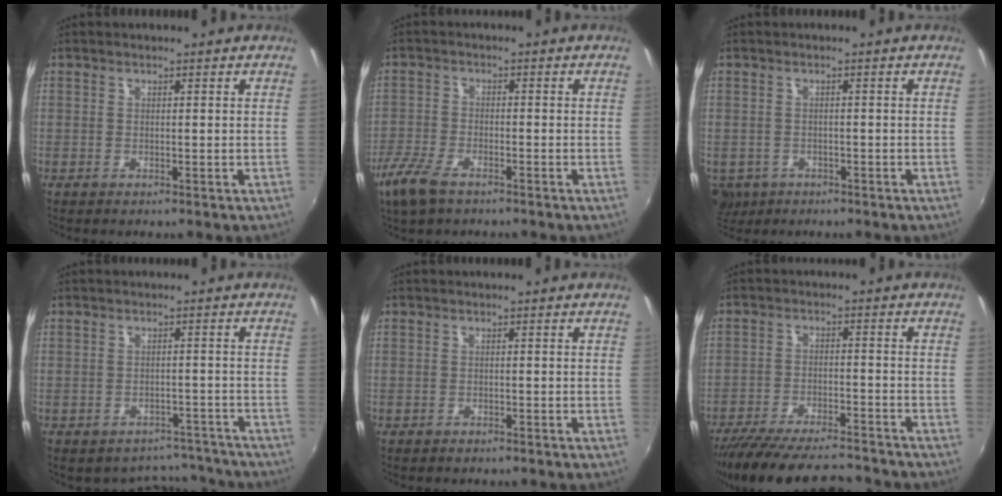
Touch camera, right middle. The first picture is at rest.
{"total": 7.6, "force": [-5.3, 3.0, 4.6], "torque": [-0.123, -0.018, -0.108]}
{"total": 7.6, "force": [-3.6, 5.8, 3.4], "torque": [-0.087, -0.021, -0.049]}
{"total": 6.6, "force": [-5.4, 3.8, 0.1], "torque": [0.002, 0.030, -0.058]}
{"total": 0.9, "force": [-0.7, 0.5, 0.1], "torque": [-0.007, -0.002, -0.012]}
{"total": 16.9, "force": [-14.9, 3.4, 7.3], "torque": [-0.154, -0.025, -0.233]}